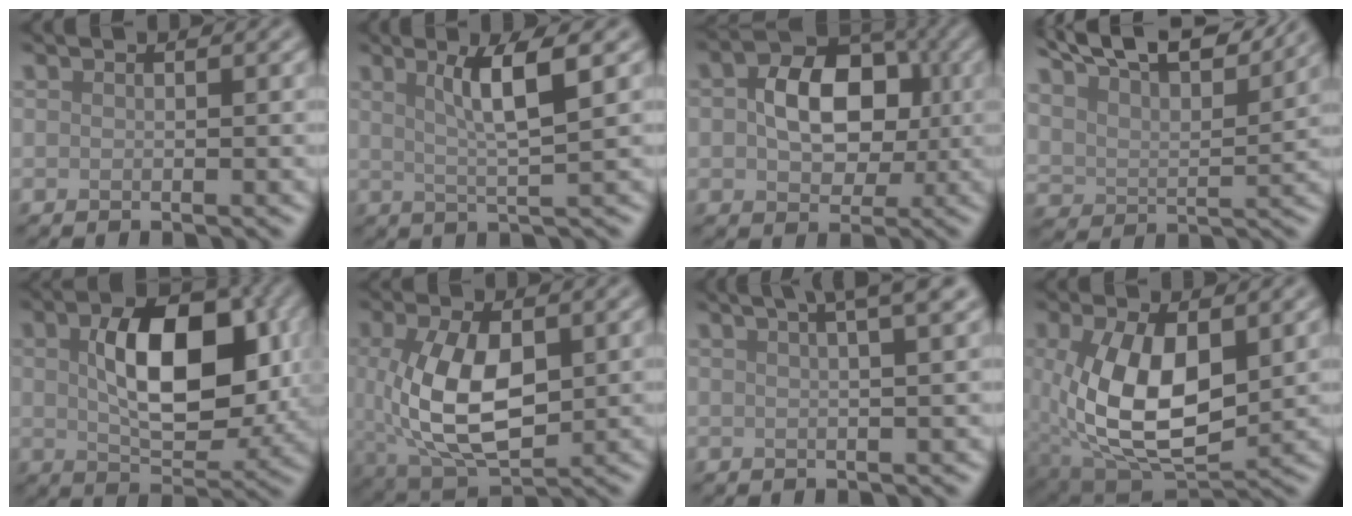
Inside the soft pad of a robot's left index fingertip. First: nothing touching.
{"total": 4.3, "force": [1.5, 0.6, 3.9], "torque": [-0.062, 0.001, 0.027]}
{"total": 6.9, "force": [0.6, 4.9, 4.8], "torque": [-0.076, 0.007, 0.000]}
{"total": 11.2, "force": [9.3, 3.4, 5.4], "torque": [-0.104, 0.014, 0.117]}
{"total": 9.3, "force": [1.3, 5.1, 7.7], "torque": [-0.126, 0.000, 0.026]}
{"total": 8.4, "force": [0.4, 4.6, 7.1], "torque": [-0.149, -0.009, 0.015]}
{"total": 8.2, "force": [4.9, 3.0, 5.9], "torque": [-0.035, 0.054, 0.031]}
{"total": 9.5, "force": [0.6, 5.3, 7.8], "torque": [-0.169, -0.016, 0.023]}